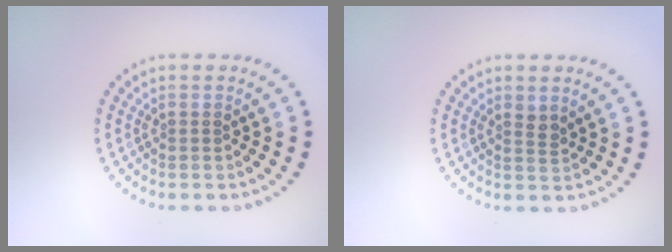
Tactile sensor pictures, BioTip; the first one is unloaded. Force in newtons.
{"total": 1.2, "press": 0.9, "slide": 0.8}